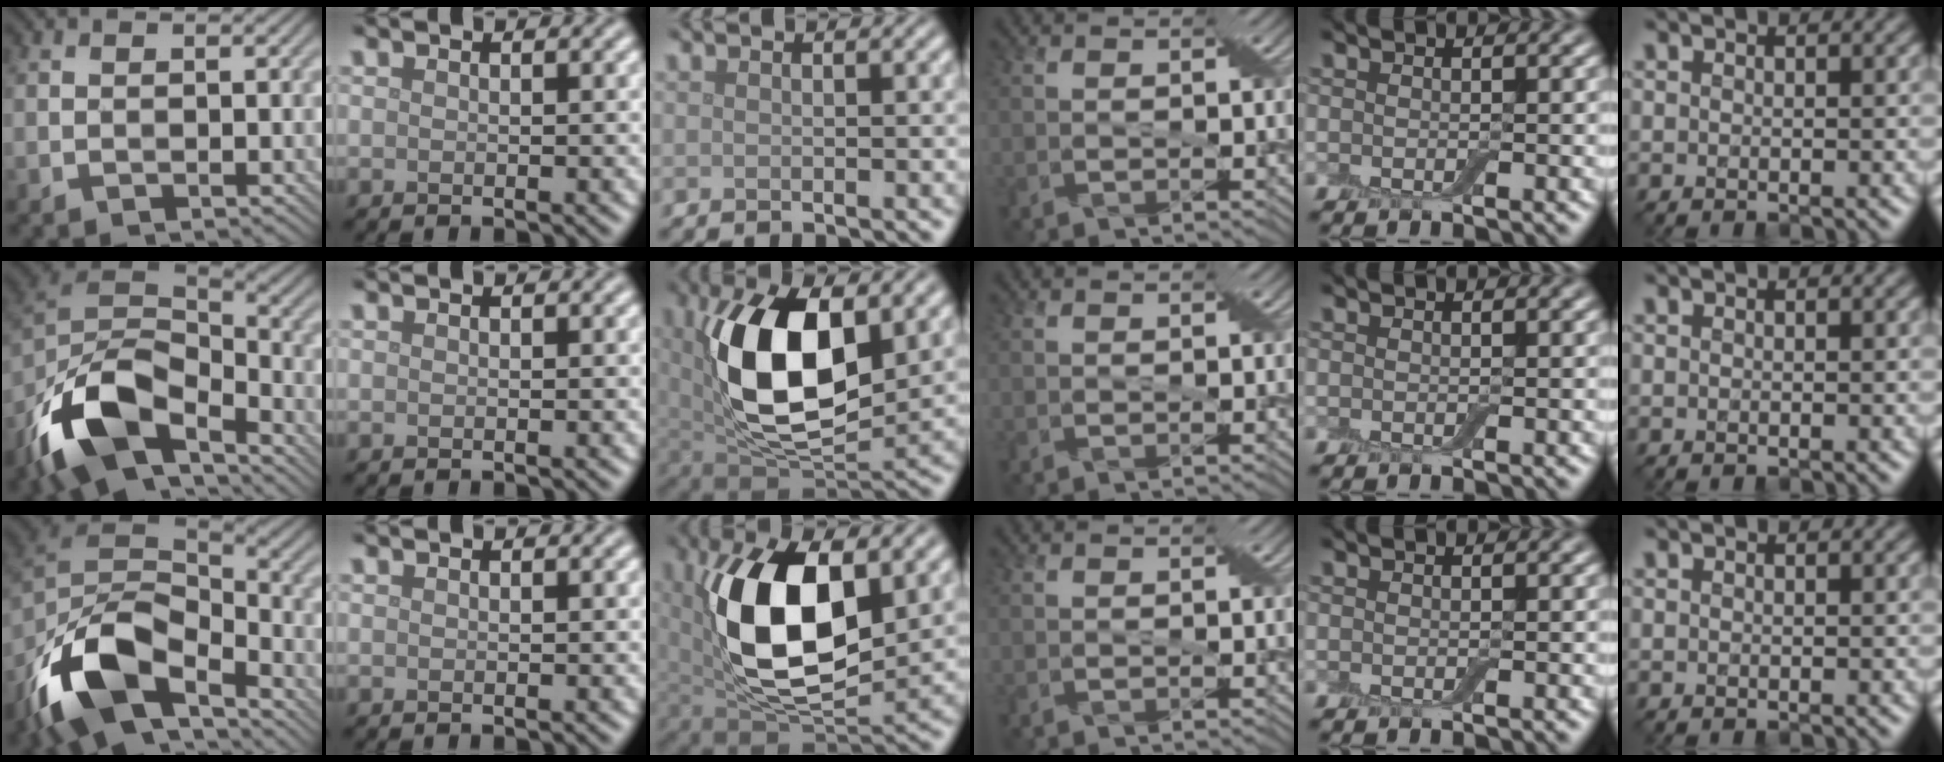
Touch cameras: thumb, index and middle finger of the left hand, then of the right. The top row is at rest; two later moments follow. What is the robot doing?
{"motion": "cut", "object": "aluminum foil"}